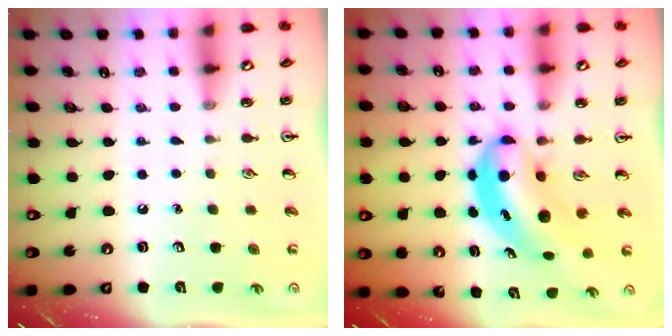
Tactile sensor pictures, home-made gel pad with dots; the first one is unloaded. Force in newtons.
{"total": 6.8, "press": 6.5, "slide": 1.8}